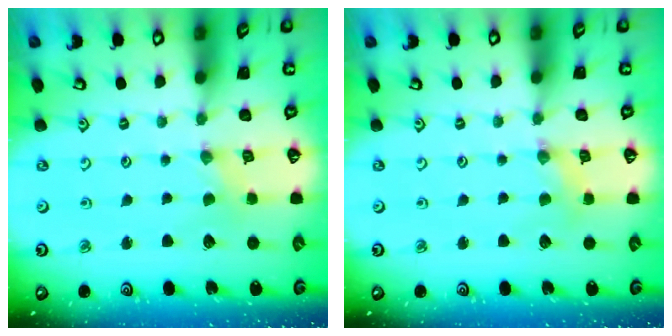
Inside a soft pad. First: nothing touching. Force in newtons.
{"total": 2.3, "press": 2.2, "slide": 0.3}